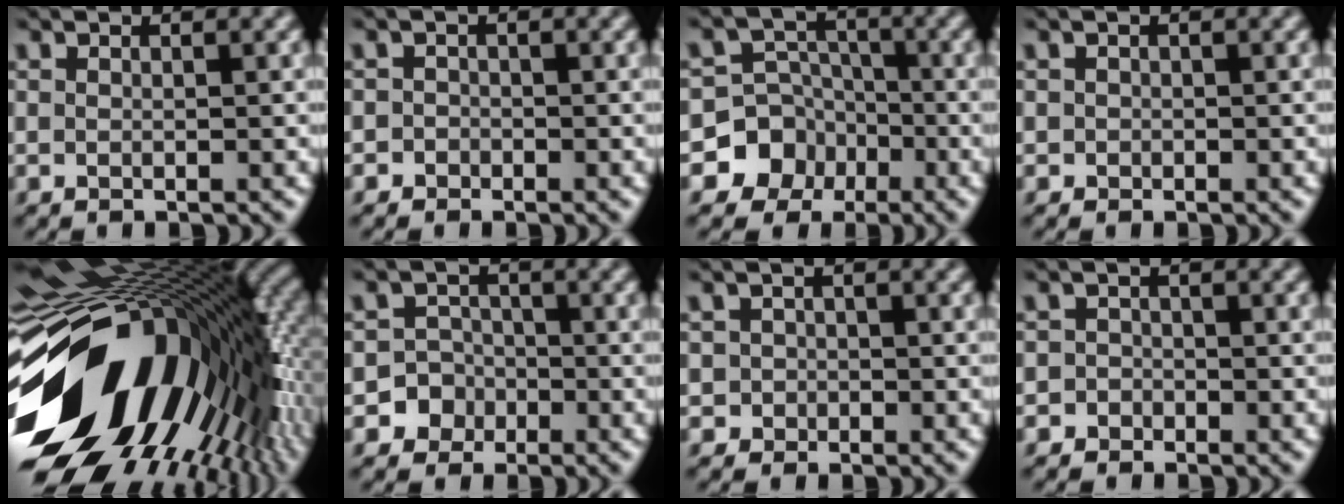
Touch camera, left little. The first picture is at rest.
{"total": 1.3, "force": [-0.7, 1.1, -0.1], "torque": [0.019, 0.004, -0.018]}
{"total": 7.4, "force": [-3.6, 6.4, 0.8], "torque": [0.008, -0.006, -0.087]}
{"total": 0.7, "force": [-0.2, 0.6, 0.1], "torque": [0.004, -0.003, -0.007]}
{"total": 18.4, "force": [-4.3, 10.9, 14.2], "torque": [-0.251, -0.022, -0.078]}
{"total": 4.8, "force": [-2.4, 4.2, 0.1], "torque": [0.032, -0.002, -0.057]}
{"total": 1.7, "force": [-0.6, 1.6, 0.0], "torque": [0.019, 0.004, -0.009]}
{"total": 2.2, "force": [-1.3, 1.7, -0.2], "torque": [0.035, 0.008, -0.033]}